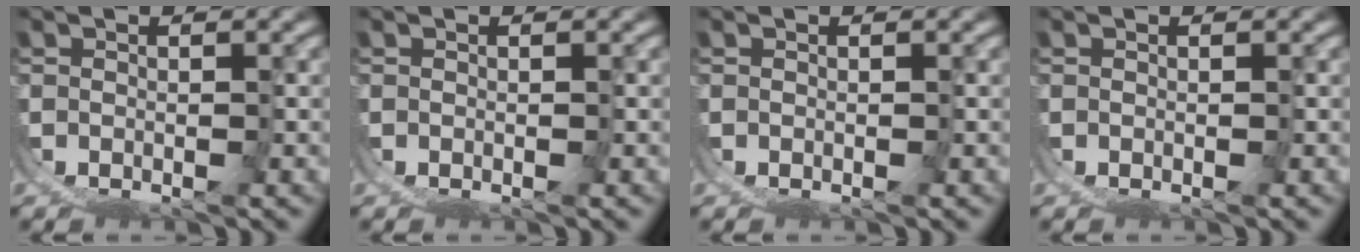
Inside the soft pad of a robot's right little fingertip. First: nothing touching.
{"total": 0.0}
{"total": 0.0}
{"total": 0.0}